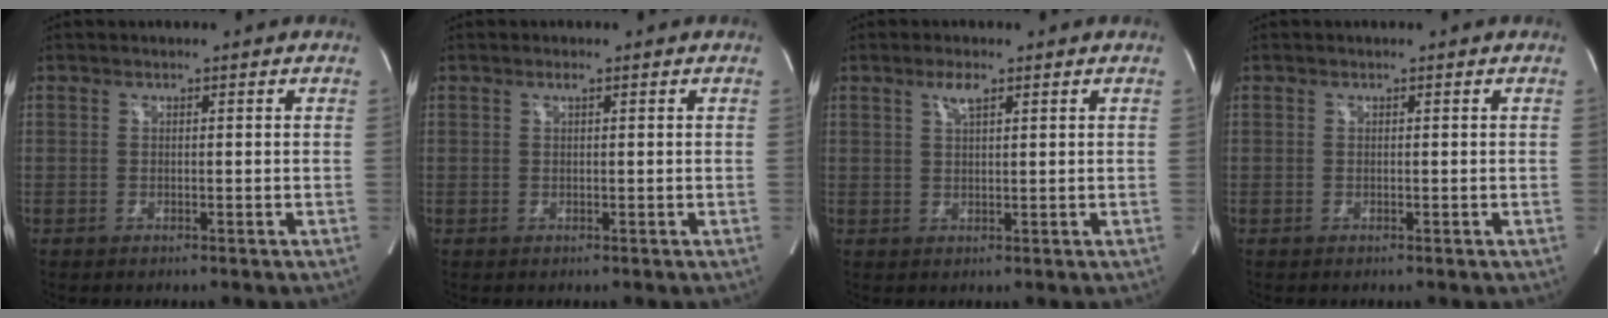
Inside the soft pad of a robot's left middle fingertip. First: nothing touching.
{"total": 0.6, "force": [0.3, 0.0, 0.5], "torque": [-0.009, 0.002, 0.006]}
{"total": 2.4, "force": [1.4, 0.4, 1.9], "torque": [-0.040, 0.002, 0.028]}
{"total": 0.0}